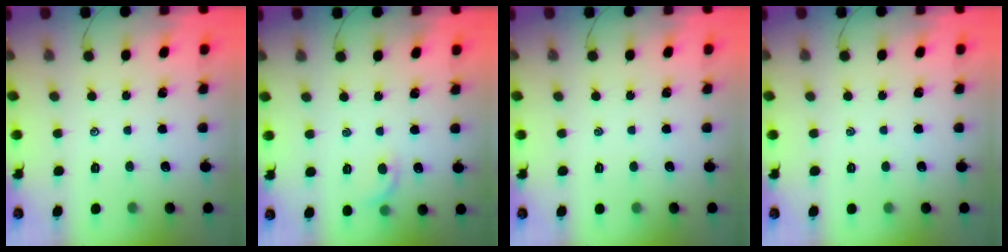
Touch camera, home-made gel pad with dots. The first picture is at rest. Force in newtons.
{"total": 5.8, "press": 5.6, "slide": 1.5}
{"total": 0.0}
{"total": 0.0}